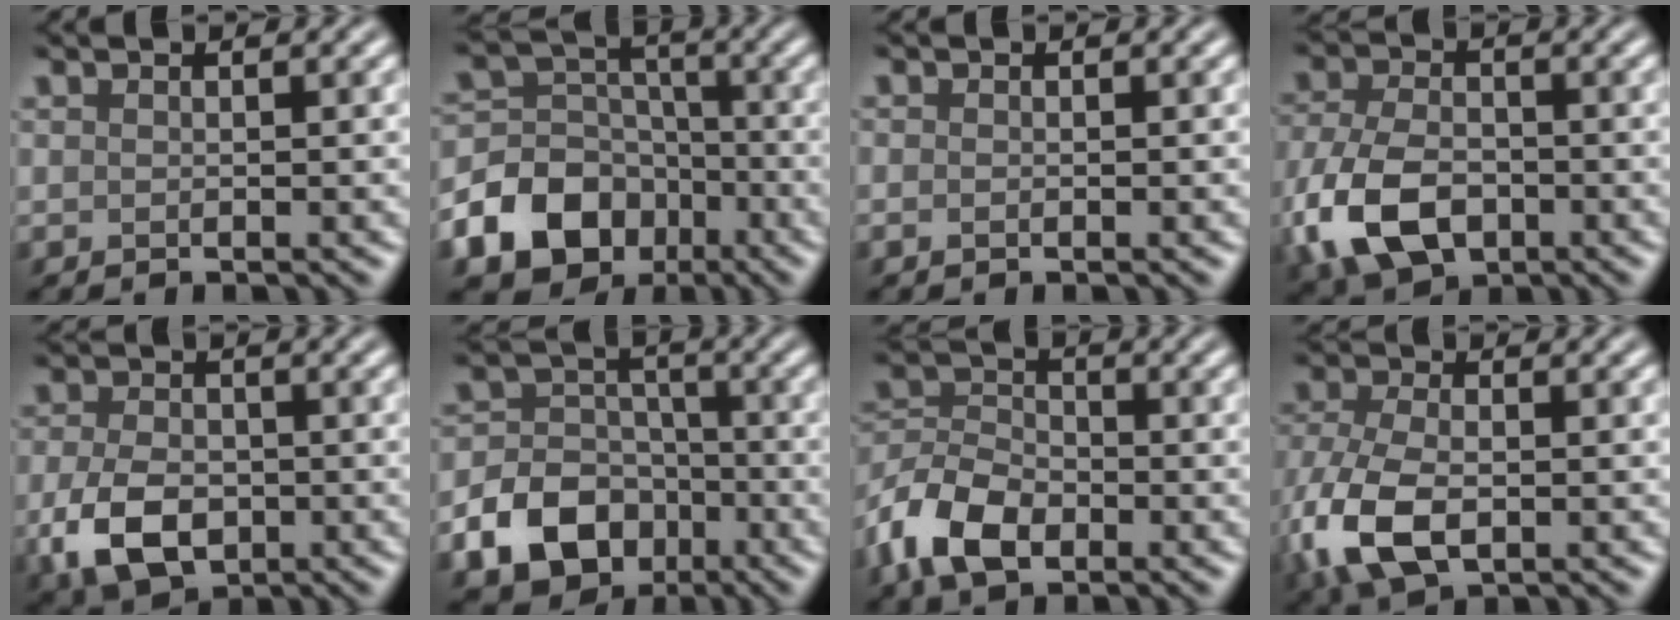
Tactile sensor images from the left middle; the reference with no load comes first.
{"total": 14.0, "force": [-6.5, 11.3, 5.1], "torque": [-0.112, -0.038, -0.133]}
{"total": 0.5, "force": [-0.2, 0.3, 0.3], "torque": [-0.005, -0.002, -0.004]}
{"total": 8.9, "force": [-3.4, 5.6, 6.0], "torque": [-0.145, -0.012, -0.076]}
{"total": 6.3, "force": [-1.9, 4.2, 4.3], "torque": [-0.097, -0.011, -0.039]}
{"total": 11.1, "force": [-5.4, 8.8, 4.1], "torque": [-0.063, -0.036, -0.112]}
{"total": 7.0, "force": [-3.7, 4.3, 4.2], "torque": [-0.090, 0.003, -0.082]}
{"total": 8.2, "force": [-2.5, 4.9, 6.1], "torque": [-0.154, -0.014, -0.056]}